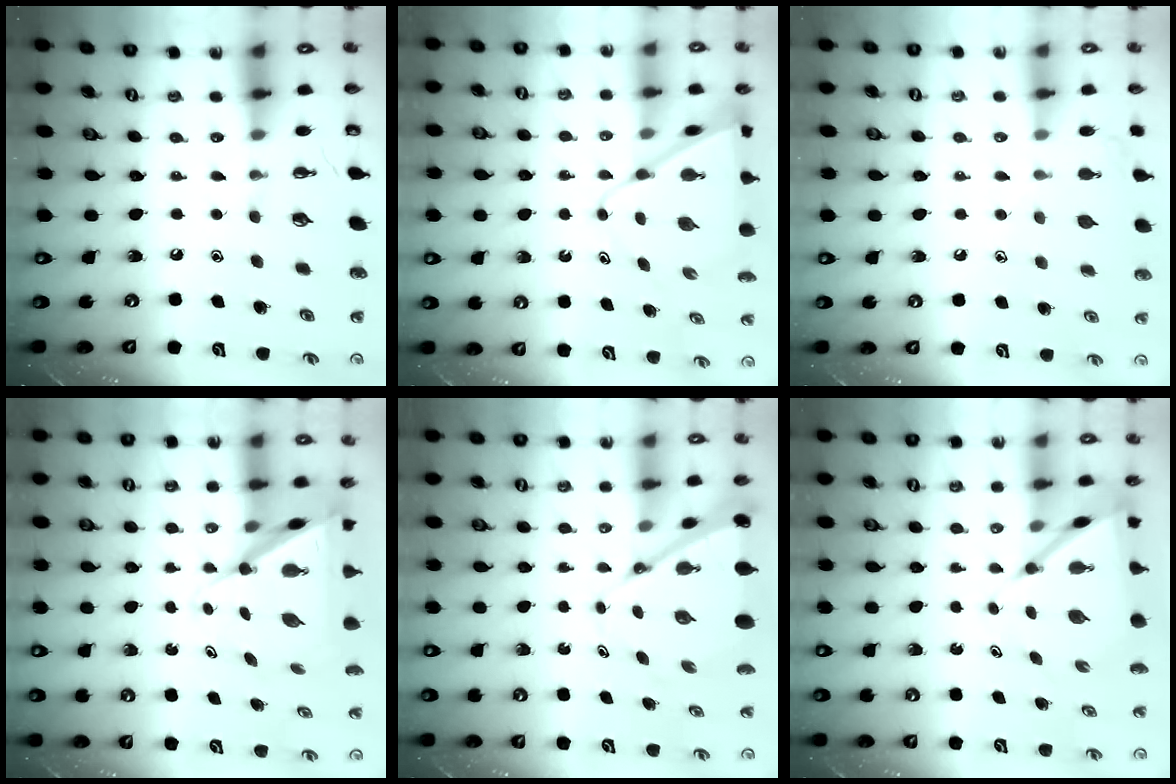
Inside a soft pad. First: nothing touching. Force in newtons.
{"total": 7.7, "press": 7.7, "slide": 0.4}
{"total": 5.5, "press": 5.4, "slide": 0.5}
{"total": 10.0, "press": 9.9, "slide": 0.9}
{"total": 8.2, "press": 8.1, "slide": 0.8}
{"total": 7.0, "press": 7.0, "slide": 0.6}